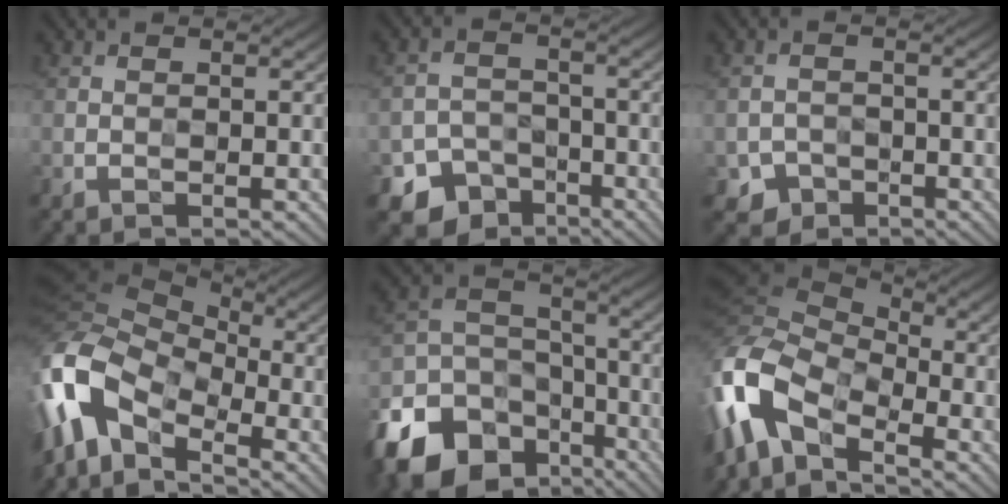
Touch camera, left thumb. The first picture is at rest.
{"total": 6.8, "force": [-4.5, 4.7, 1.9], "torque": [-0.026, -0.011, -0.079]}
{"total": 2.7, "force": [-1.7, 2.0, 0.6], "torque": [-0.004, -0.005, -0.036]}
{"total": 13.6, "force": [-3.6, 8.5, 9.9], "torque": [-0.243, -0.012, -0.078]}
{"total": 17.2, "force": [-10.3, 11.5, 7.6], "torque": [-0.208, -0.052, -0.170]}
{"total": 12.4, "force": [-5.0, 6.6, 9.2], "torque": [-0.221, -0.005, -0.111]}